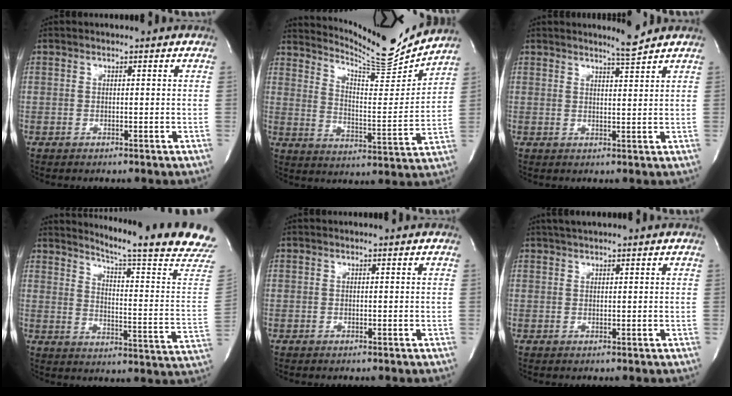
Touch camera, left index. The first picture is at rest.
{"total": 13.0, "force": [12.9, -0.9, 1.8], "torque": [-0.042, -0.049, 0.194]}
{"total": 2.6, "force": [2.5, -0.7, 0.4], "torque": [-0.015, -0.015, 0.045]}
{"total": 21.3, "force": [18.9, -1.4, 9.7], "torque": [-0.149, -0.105, 0.232]}
{"total": 0.0}
{"total": 2.5, "force": [2.2, 0.3, 1.2], "torque": [-0.024, 0.017, 0.039]}